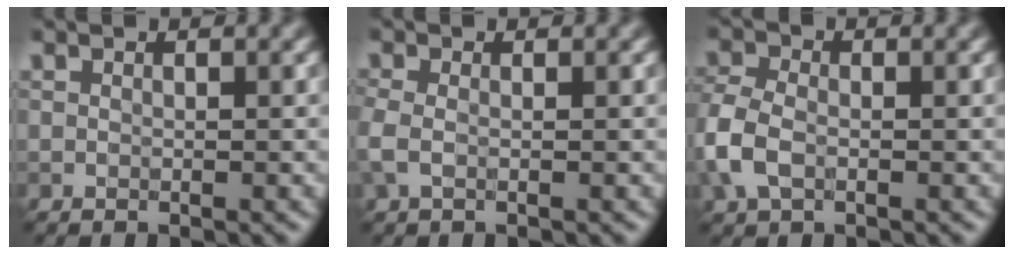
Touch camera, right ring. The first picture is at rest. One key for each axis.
{"total": 1.8, "fx": -0.3, "fy": 1.0, "fz": 1.5, "tx": -0.042, "ty": -0.003, "tz": -0.013}
{"total": 3.8, "fx": -1.0, "fy": 2.5, "fz": 2.6, "tx": -0.069, "ty": 0.002, "tz": -0.033}